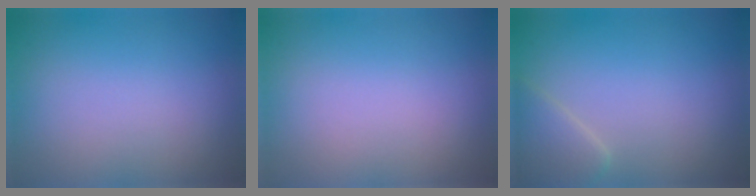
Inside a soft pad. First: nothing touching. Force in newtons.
{"total": 0.0}
{"total": 2.4, "press": 2.4, "slide": 0.1}